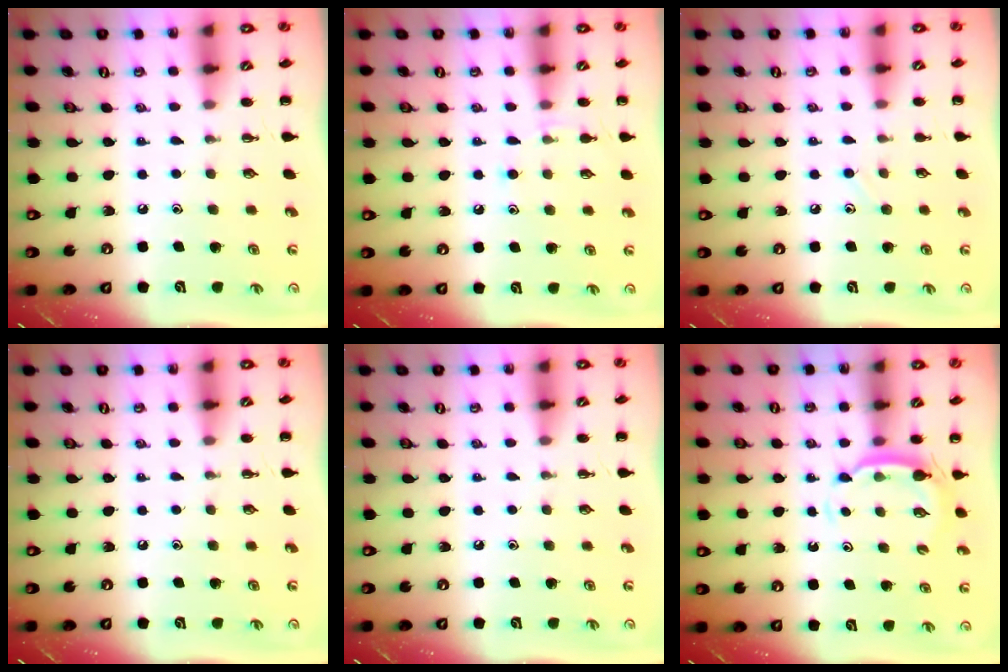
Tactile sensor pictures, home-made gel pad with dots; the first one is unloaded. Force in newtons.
{"total": 6.9, "press": 6.6, "slide": 1.9}
{"total": 5.2, "press": 5.0, "slide": 1.6}
{"total": 0.0}
{"total": 0.0}
{"total": 5.5, "press": 5.5, "slide": 0.7}